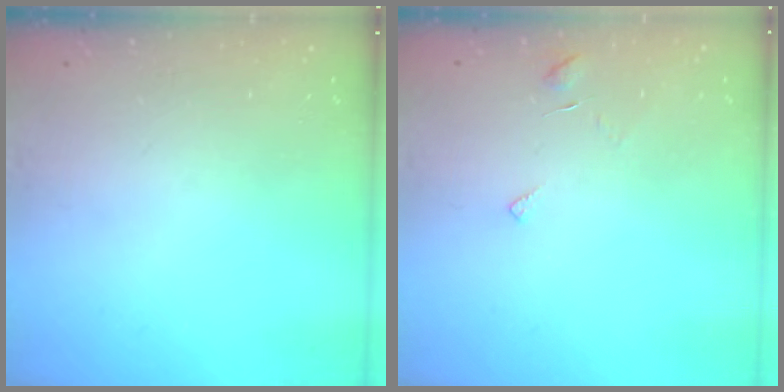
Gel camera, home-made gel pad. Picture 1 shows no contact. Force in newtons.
{"total": 3.6, "press": 3.6, "slide": 0.3}